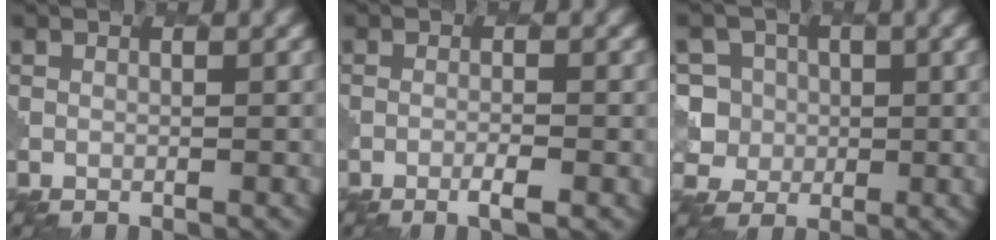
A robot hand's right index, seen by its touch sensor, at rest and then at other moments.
{"total": 1.7, "force": [-0.8, 0.3, 1.4], "torque": [-0.022, 0.002, -0.019]}
{"total": 5.7, "force": [0.9, 5.5, 1.1], "torque": [-0.016, 0.020, 0.011]}